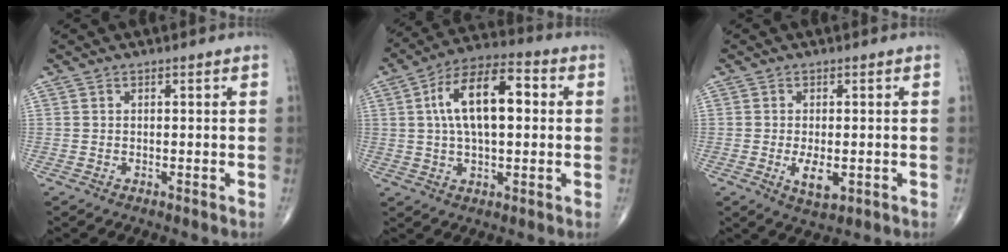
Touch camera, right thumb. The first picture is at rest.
{"total": 14.9, "force": [2.3, 7.1, 12.9], "torque": [-0.219, 0.026, 0.034]}
{"total": 4.7, "force": [-1.1, 2.2, 4.0], "torque": [-0.069, -0.009, -0.014]}